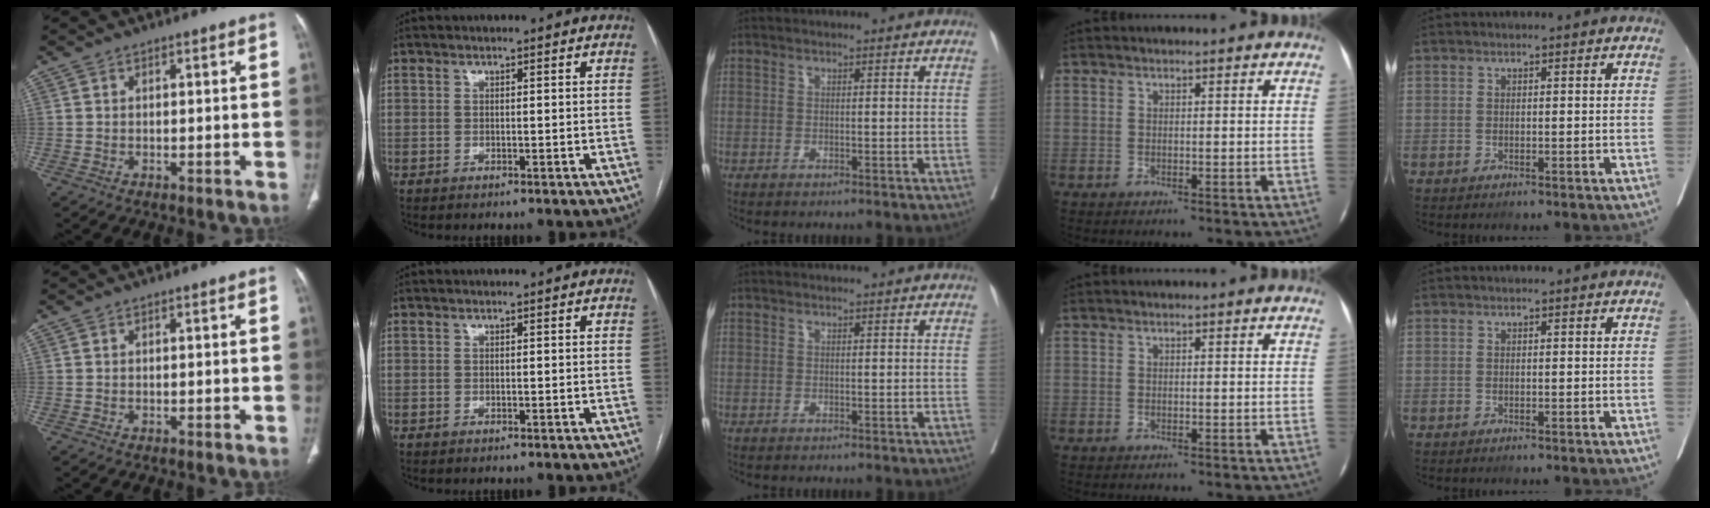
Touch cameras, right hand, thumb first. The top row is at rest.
{}